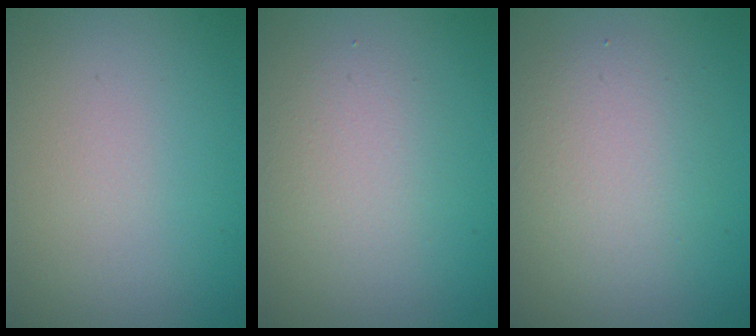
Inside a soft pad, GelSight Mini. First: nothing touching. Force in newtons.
{"total": 2.2, "press": 2.2, "slide": 0.2}
{"total": 3.5, "press": 3.5, "slide": 0.2}